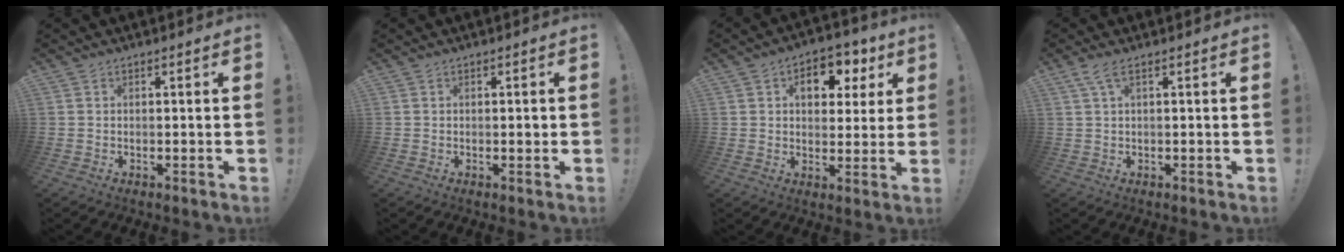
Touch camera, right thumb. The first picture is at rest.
{"total": 1.0, "force": [-0.1, 0.4, 0.9], "torque": [-0.017, 0.002, -0.003]}
{"total": 9.8, "force": [3.7, 6.8, 5.9], "torque": [-0.070, -0.011, 0.064]}
{"total": 3.2, "force": [1.5, 0.5, 2.8], "torque": [-0.059, -0.001, 0.027]}